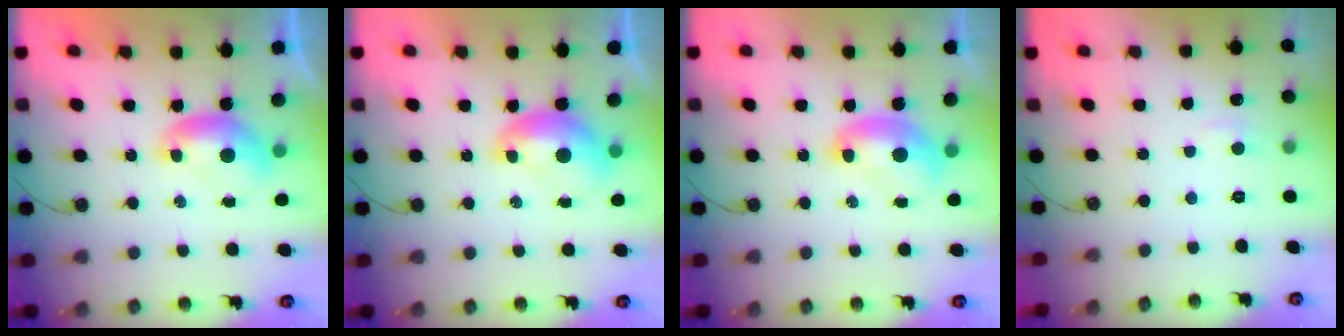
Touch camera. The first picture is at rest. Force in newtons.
{"total": 1.6, "press": 1.5, "slide": 0.2}
{"total": 2.0, "press": 2.0, "slide": 0.0}
{"total": 1.8, "press": 1.7, "slide": 0.6}